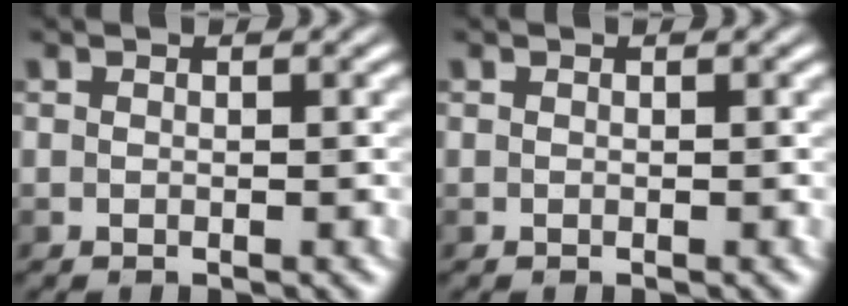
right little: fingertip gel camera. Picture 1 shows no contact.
{"total": 0.0}